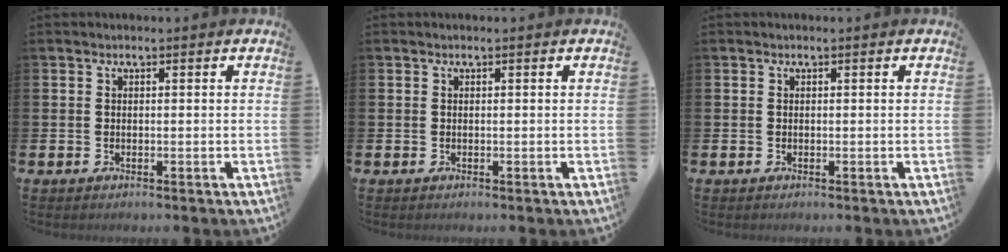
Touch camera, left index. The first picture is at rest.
{"total": 0.0}
{"total": 0.0}